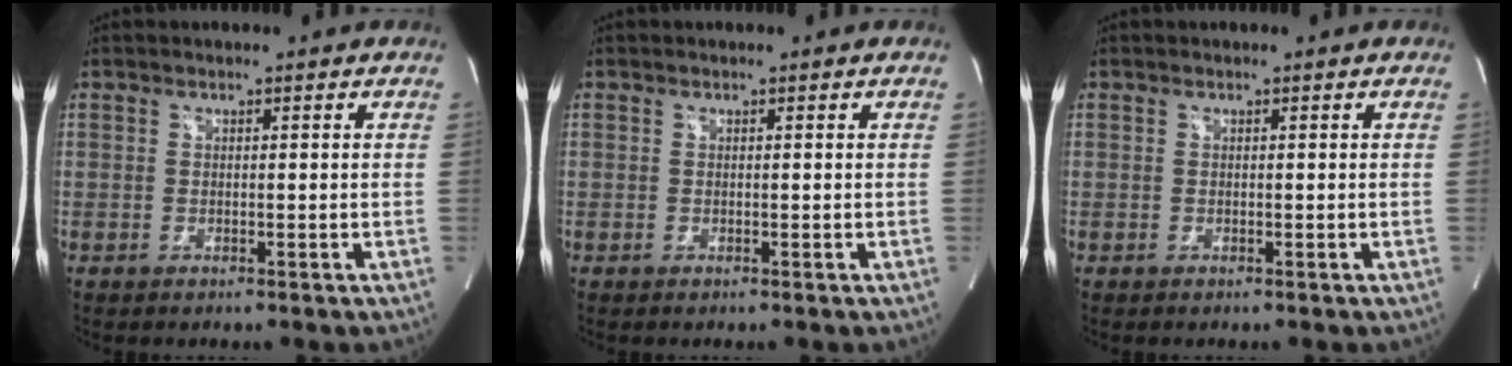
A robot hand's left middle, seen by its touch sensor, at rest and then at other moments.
{"total": 0.0}
{"total": 0.0}